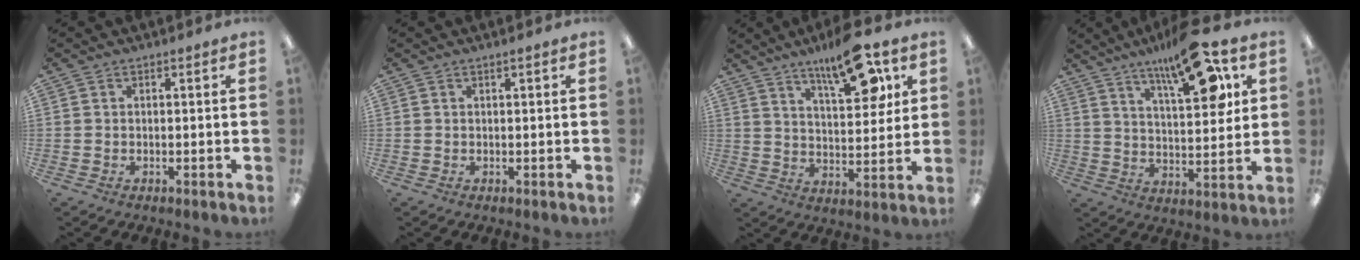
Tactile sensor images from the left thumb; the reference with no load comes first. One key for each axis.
{"total": 0.7, "fx": 0.4, "fy": 0.1, "fz": 0.6, "tx": -0.012, "ty": 0.001, "tz": 0.007}
{"total": 15.5, "fx": 10.0, "fy": 5.5, "fz": 10.5, "tx": -0.150, "ty": -0.047, "tz": 0.162}
{"total": 17.4, "fx": 10.9, "fy": 5.5, "fz": 12.5, "tx": -0.188, "ty": -0.048, "tz": 0.171}